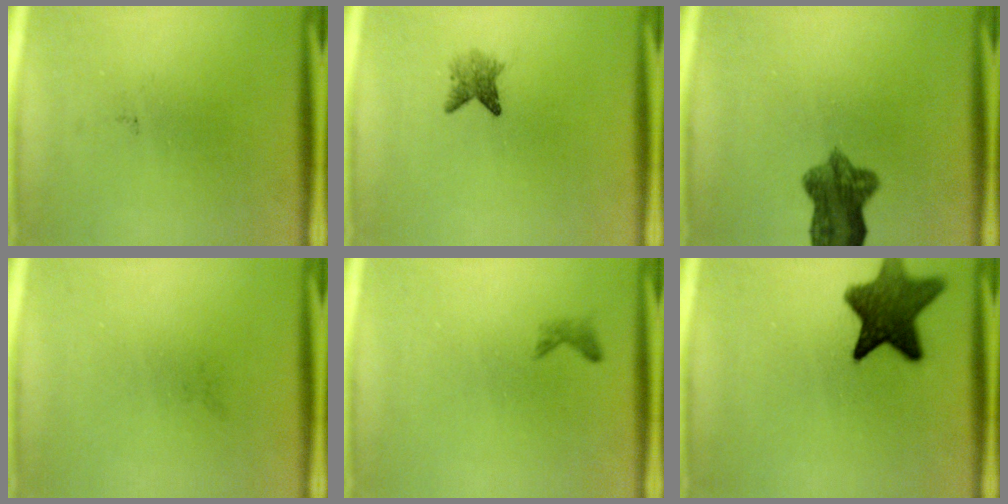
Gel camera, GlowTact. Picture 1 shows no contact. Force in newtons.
{"total": 2.5}
{"total": 7.6}
{"total": 0.0}
{"total": 0.8}
{"total": 10.7}